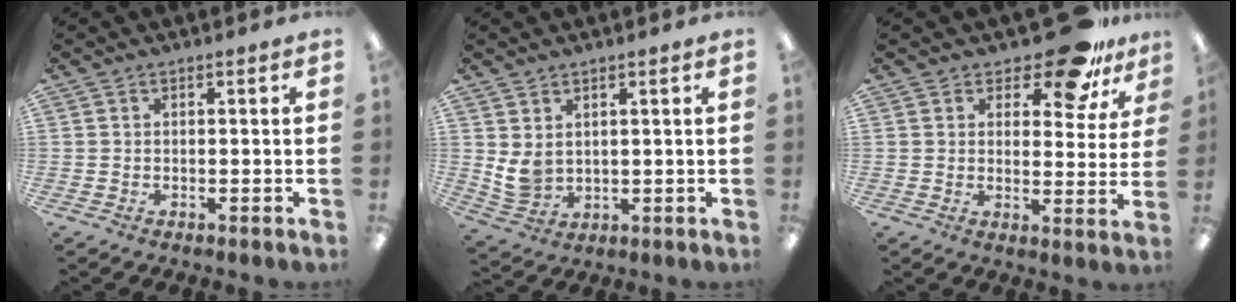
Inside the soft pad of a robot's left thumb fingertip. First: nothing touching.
{"total": 5.4, "force": [2.3, 3.8, 3.0], "torque": [-0.066, -0.013, 0.044]}
{"total": 12.3, "force": [9.0, 4.8, 6.9], "torque": [-0.095, -0.052, 0.156]}